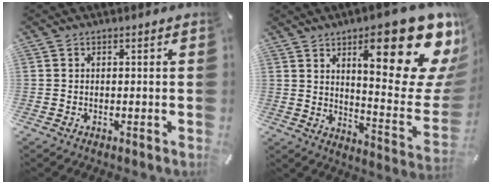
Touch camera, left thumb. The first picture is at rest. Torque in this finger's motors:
{"motor_torque": [2.75, 2.26, 1.60, -1.17, 0.27]}